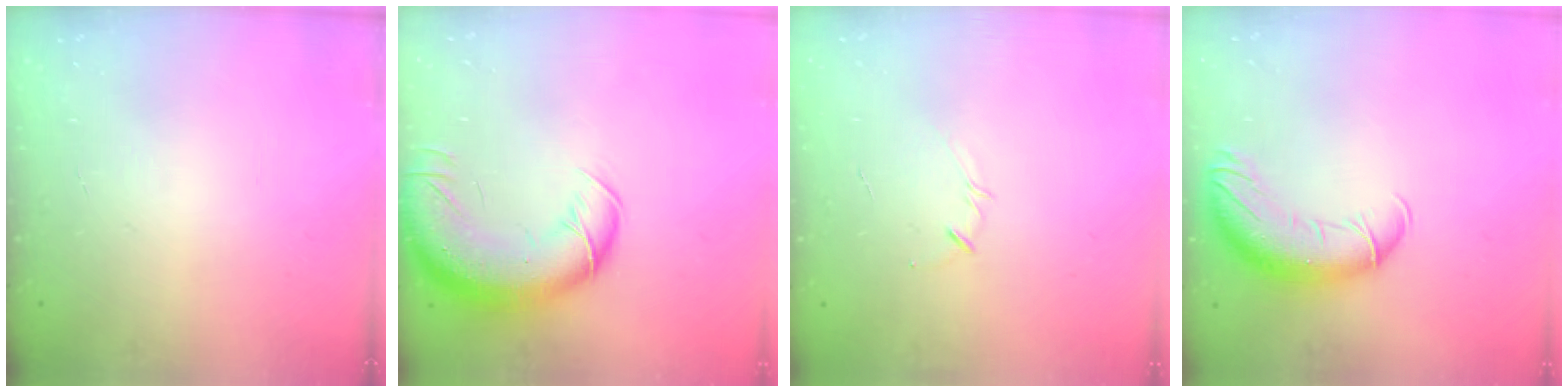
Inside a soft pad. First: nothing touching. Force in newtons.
{"total": 17.9, "press": 17.4, "slide": 4.1}
{"total": 2.4, "press": 2.3, "slide": 0.5}
{"total": 13.6, "press": 13.1, "slide": 3.6}